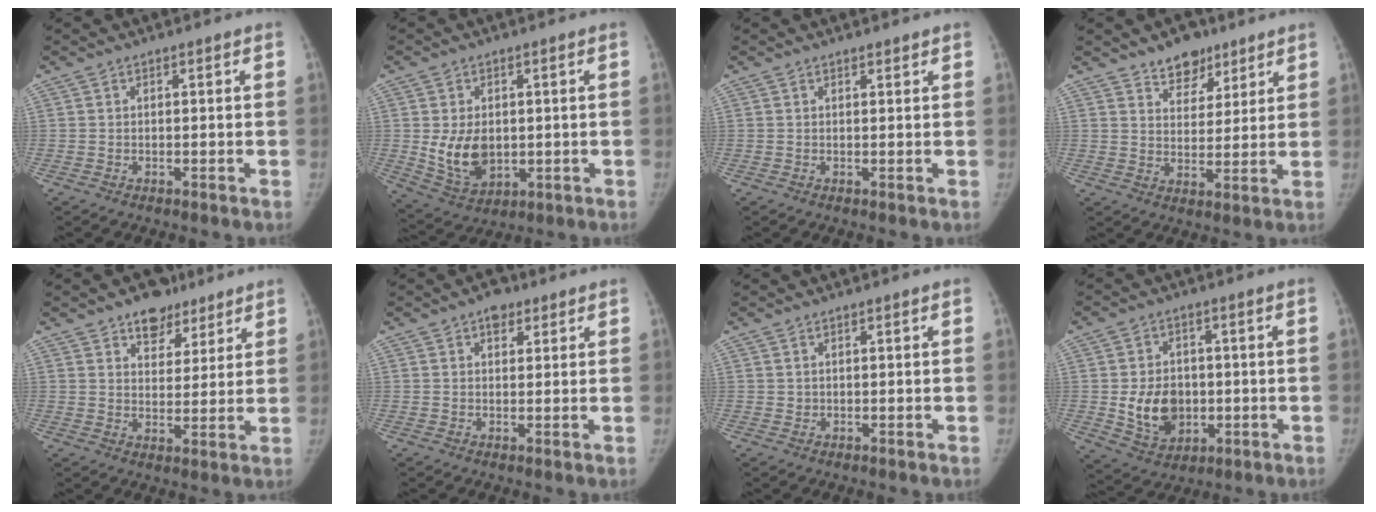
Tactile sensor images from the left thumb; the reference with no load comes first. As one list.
[{"total": 9.2, "force": [0.0, 6.5, 6.5], "torque": [-0.094, -0.014, 0.020]}, {"total": 0.7, "force": [0.7, 0.2, 0.1], "torque": [-0.003, -0.006, 0.012]}, {"total": 7.7, "force": [5.6, 4.5, 2.8], "torque": [-0.007, -0.035, 0.092]}, {"total": 8.5, "force": [5.7, 5.4, 3.2], "torque": [-0.007, -0.027, 0.087]}, {"total": 3.6, "force": [2.1, 2.3, 1.8], "torque": [-0.003, -0.006, 0.027]}, {"total": 0.6, "force": [0.4, 0.5, 0.0], "torque": [0.010, -0.002, 0.005]}, {"total": 10.1, "force": [-0.9, 7.9, 6.3], "torque": [-0.075, -0.004, -0.001]}]